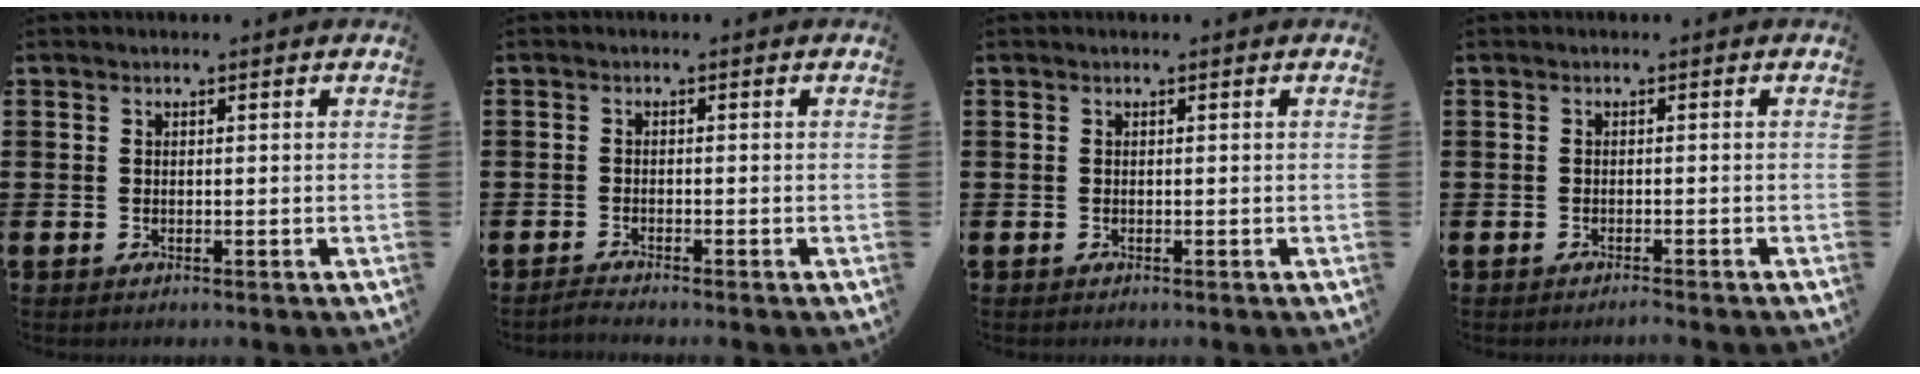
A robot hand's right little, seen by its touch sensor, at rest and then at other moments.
{"total": 1.0, "force": [-0.9, -0.1, 0.4], "torque": [-0.008, -0.001, -0.018]}
{"total": 0.0}
{"total": 0.7, "force": [-0.6, -0.1, 0.2], "torque": [-0.002, -0.002, -0.013]}